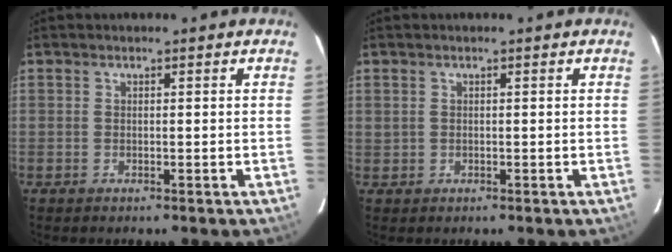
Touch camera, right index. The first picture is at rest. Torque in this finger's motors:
{"motor_torque": [0.11, 0.08, -0.02, 0.01]}